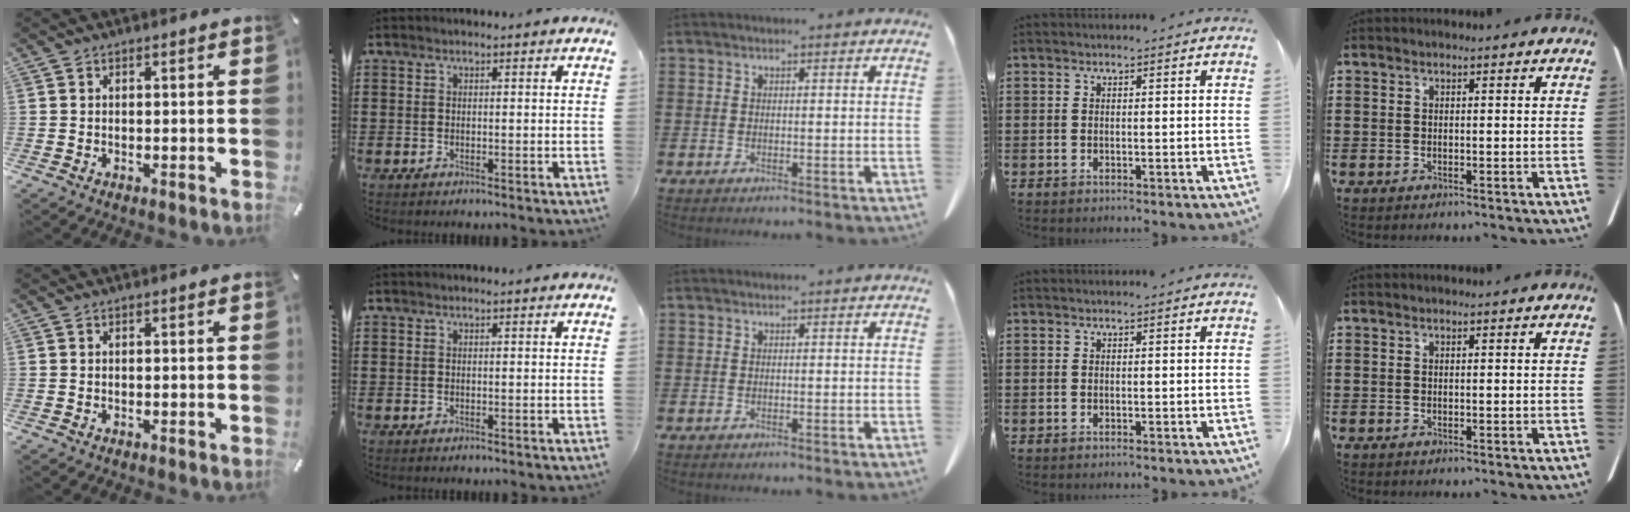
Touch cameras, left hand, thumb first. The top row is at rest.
{}